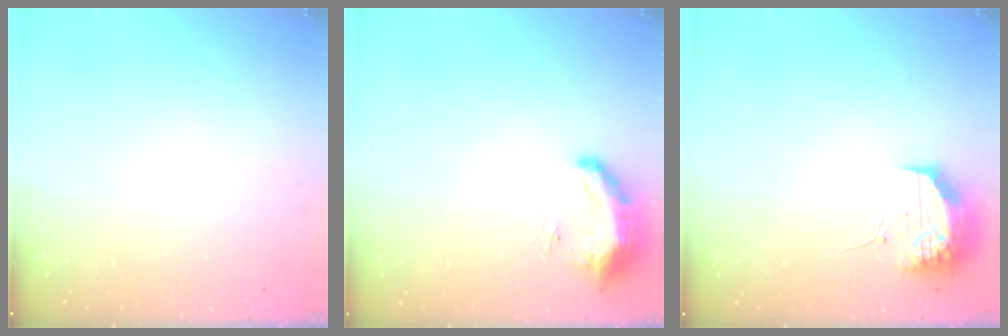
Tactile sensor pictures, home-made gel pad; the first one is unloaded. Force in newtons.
{"total": 16.1, "press": 10.6, "slide": 12.1}
{"total": 9.7, "press": 9.6, "slide": 1.5}